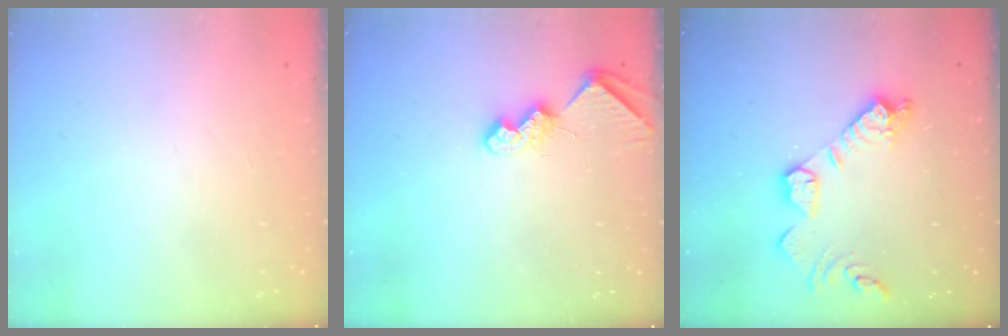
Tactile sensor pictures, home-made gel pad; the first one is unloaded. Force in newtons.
{"total": 7.7, "press": 7.6, "slide": 0.9}
{"total": 14.1, "press": 14.1, "slide": 1.1}